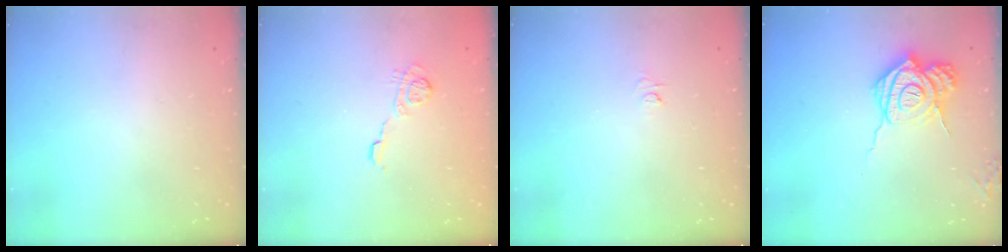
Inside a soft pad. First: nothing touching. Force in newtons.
{"total": 7.6, "press": 7.5, "slide": 0.9}
{"total": 4.4, "press": 4.4, "slide": 0.5}
{"total": 15.4, "press": 15.3, "slide": 1.5}